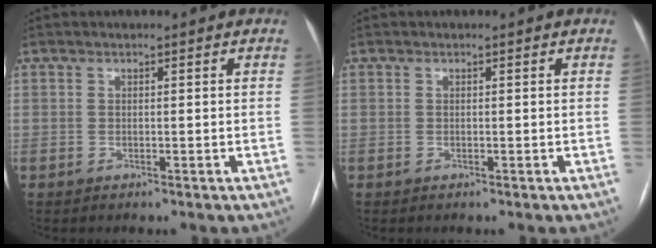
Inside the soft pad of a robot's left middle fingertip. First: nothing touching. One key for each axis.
{"total": 0.0}